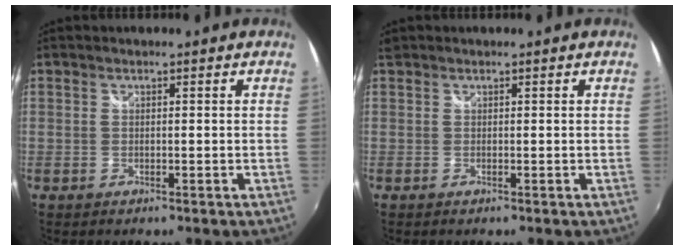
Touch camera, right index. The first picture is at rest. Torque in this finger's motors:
{"motor_torque": [0.06, 0.06, 0.00, 0.00]}